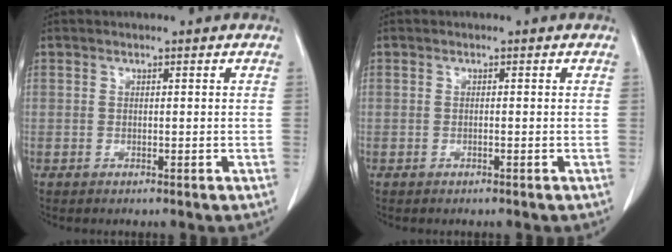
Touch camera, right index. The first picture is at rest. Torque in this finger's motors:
{"motor_torque": [0.13, -0.11, 0.04, 0.01]}